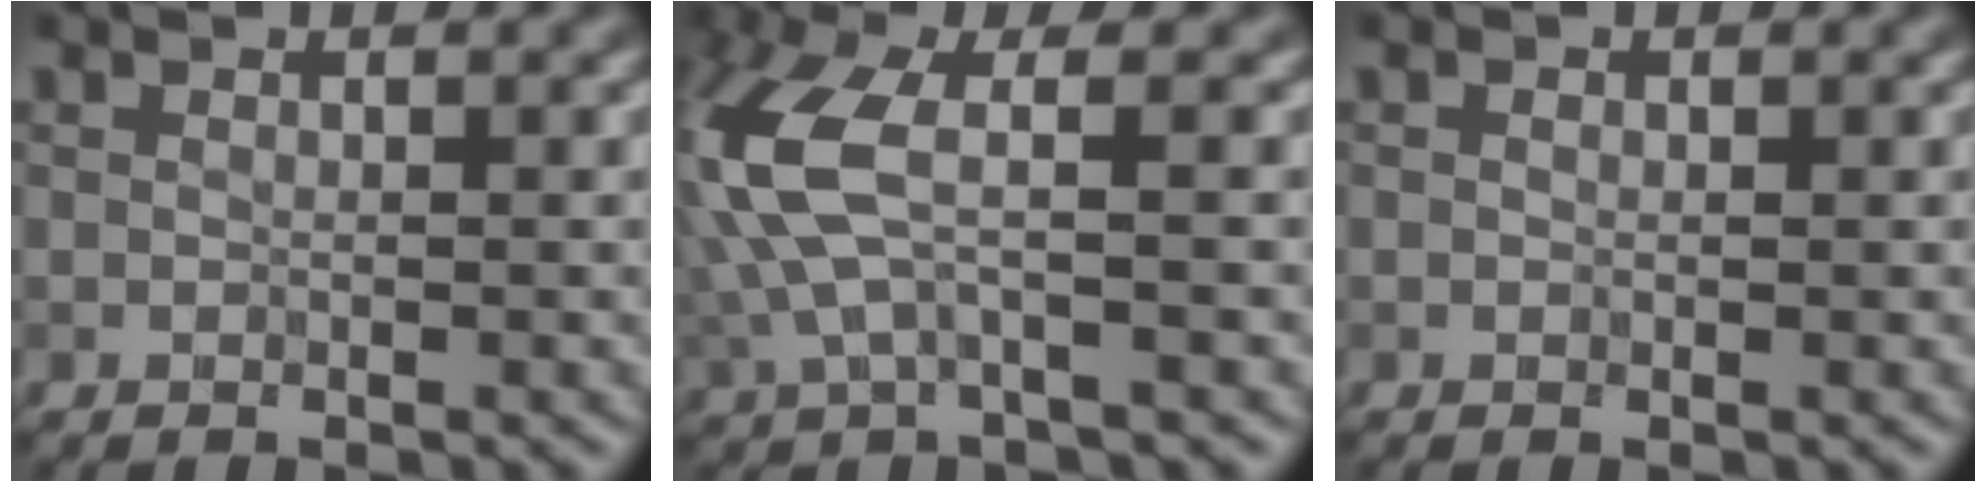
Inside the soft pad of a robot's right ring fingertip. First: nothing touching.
{"total": 6.3, "force": [0.3, 2.2, 5.9], "torque": [-0.168, 0.013, 0.004]}
{"total": 0.0}